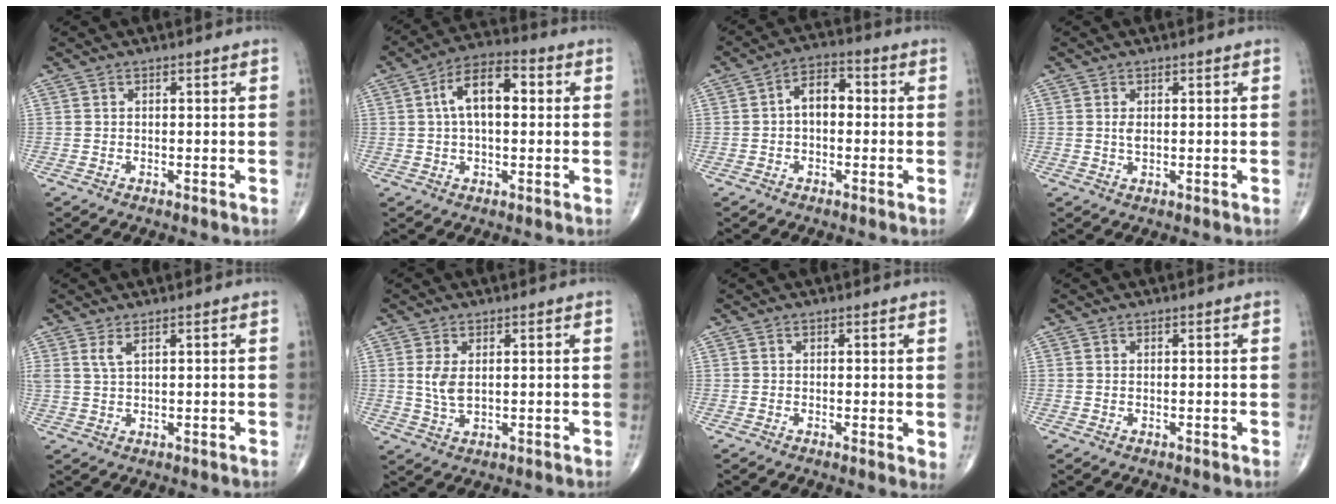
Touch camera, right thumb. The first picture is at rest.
{"total": 10.1, "force": [1.6, 5.2, 8.5], "torque": [-0.143, 0.025, 0.019]}
{"total": 6.1, "force": [-0.1, 3.9, 4.7], "torque": [-0.063, 0.024, -0.012]}
{"total": 1.5, "force": [0.2, 0.7, 1.3], "torque": [-0.025, -0.003, 0.006]}
{"total": 2.4, "force": [1.4, 0.6, 1.8], "torque": [-0.044, -0.004, 0.036]}
{"total": 4.2, "force": [0.8, 2.2, 3.5], "torque": [-0.075, -0.008, 0.022]}
{"total": 1.8, "force": [0.3, 0.5, 1.7], "torque": [-0.027, -0.009, 0.003]}
{"total": 0.0}